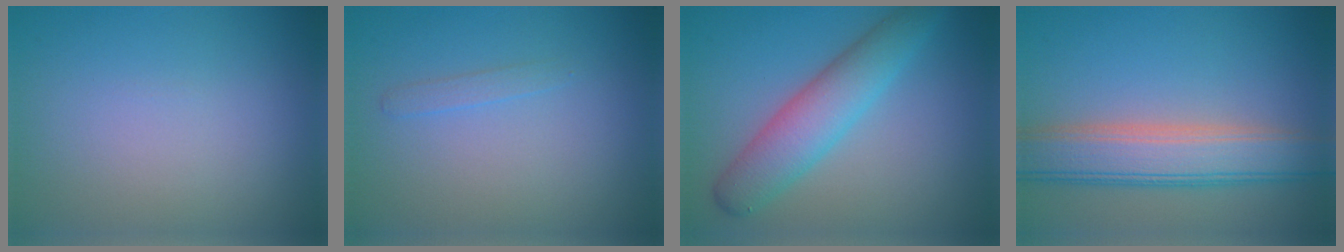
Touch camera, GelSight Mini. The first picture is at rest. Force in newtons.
{"total": 0.8, "press": 0.8, "slide": 0.0}
{"total": 5.0, "press": 5.0, "slide": 0.1}
{"total": 6.4, "press": 6.4, "slide": 0.3}